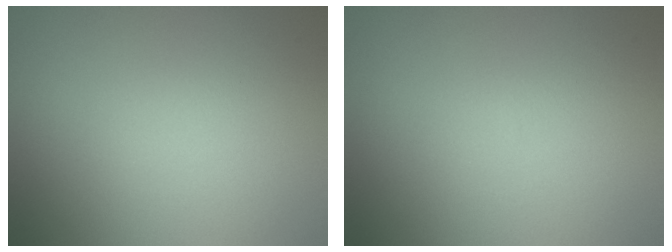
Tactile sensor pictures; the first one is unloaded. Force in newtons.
{"total": 0.0}